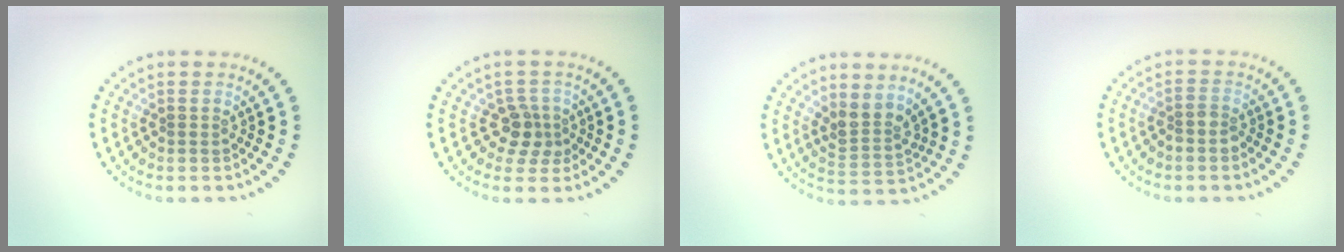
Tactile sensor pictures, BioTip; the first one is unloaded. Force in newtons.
{"total": 2.4, "press": 1.8, "slide": 1.5}
{"total": 2.6, "press": 1.9, "slide": 1.7}
{"total": 1.5, "press": 1.1, "slide": 0.9}